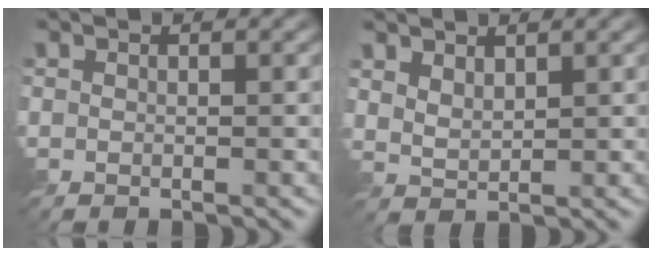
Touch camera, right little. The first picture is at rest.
{"total": 2.1, "force": [1.4, 1.0, 1.2], "torque": [-0.026, 0.001, 0.031]}